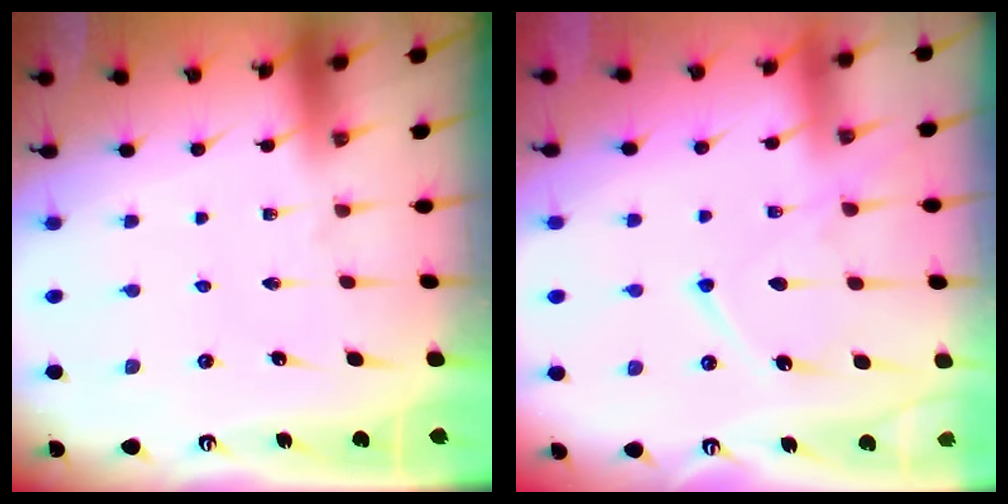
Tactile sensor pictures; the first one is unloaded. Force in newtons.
{"total": 11.8, "press": 11.8, "slide": 1.2}